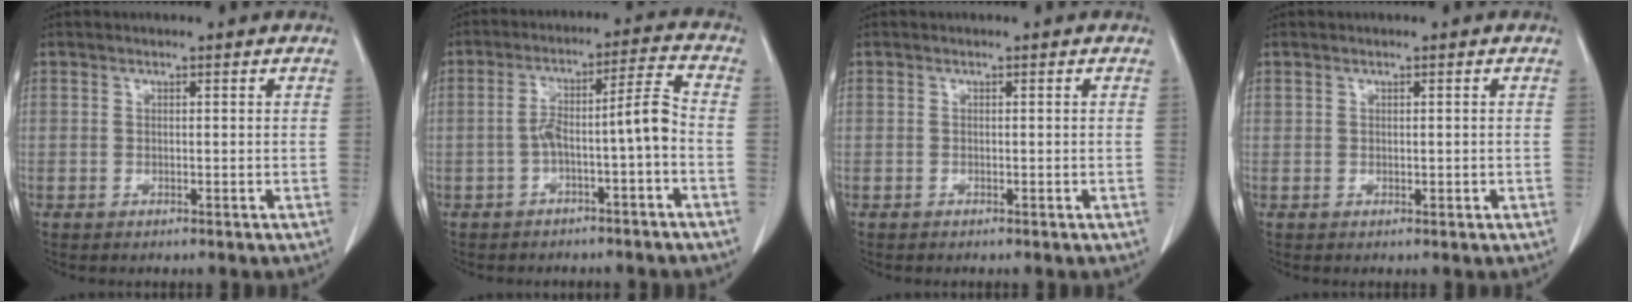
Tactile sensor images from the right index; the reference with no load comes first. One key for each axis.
{"total": 7.1, "fx": -2.2, "fy": -0.2, "fz": 6.7, "tx": -0.112, "ty": 0.033, "tz": -0.034}
{"total": 0.0}
{"total": 0.6, "fx": 0.3, "fy": 0.3, "fz": 0.5, "tx": -0.003, "ty": -0.003, "tz": 0.006}